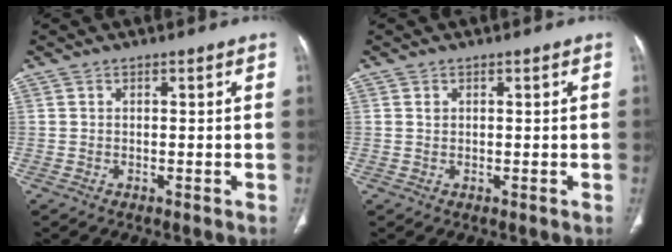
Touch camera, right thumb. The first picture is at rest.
{"total": 0.7, "force": [0.3, 0.5, 0.3], "torque": [-0.004, 0.000, 0.007]}